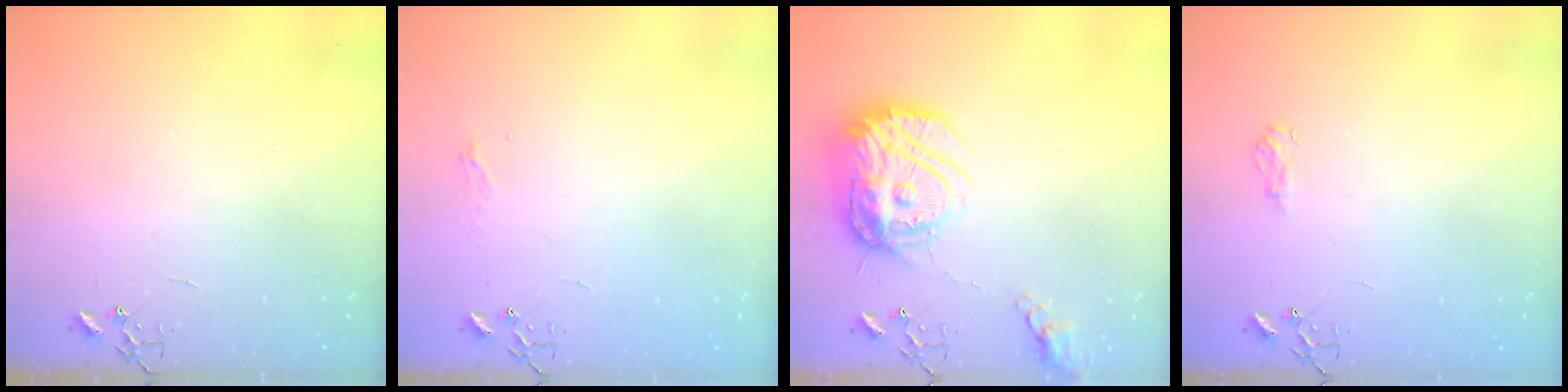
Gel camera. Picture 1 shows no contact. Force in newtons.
{"total": 4.7, "press": 4.7, "slide": 0.6}
{"total": 20.2, "press": 20.1, "slide": 1.6}
{"total": 7.5, "press": 7.4, "slide": 0.9}